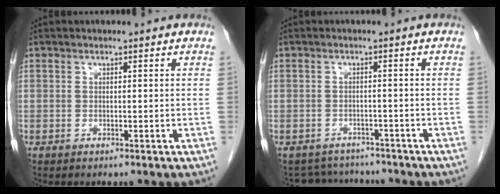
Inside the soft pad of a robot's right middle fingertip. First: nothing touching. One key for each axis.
{"total": 5.5, "fx": -5.2, "fy": 1.7, "fz": -0.2, "tx": 0.001, "ty": 0.011, "tz": -0.070}